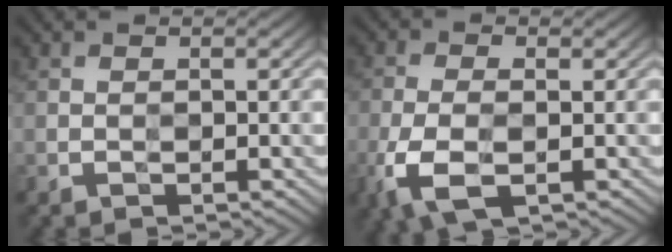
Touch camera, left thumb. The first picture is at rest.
{"total": 6.4, "force": [-2.4, 3.0, 5.0], "torque": [-0.128, -0.008, -0.051]}